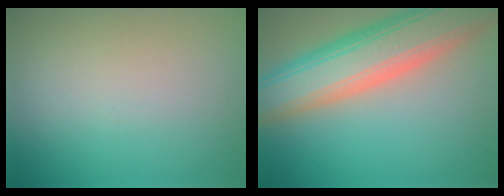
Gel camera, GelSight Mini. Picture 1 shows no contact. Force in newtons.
{"total": 10.2, "press": 10.2, "slide": 0.7}